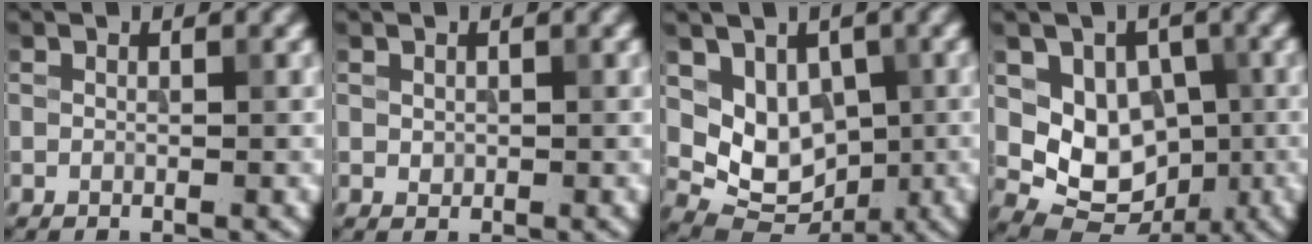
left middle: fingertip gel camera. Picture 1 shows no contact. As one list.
[{"total": 0.6, "force": [0.2, 0.5, 0.3], "torque": [-0.005, -0.001, 0.006]}, {"total": 6.0, "force": [1.2, 4.7, 3.6], "torque": [-0.060, -0.012, 0.028]}, {"total": 7.0, "force": [0.2, 5.6, 4.1], "torque": [-0.065, -0.011, 0.001]}]